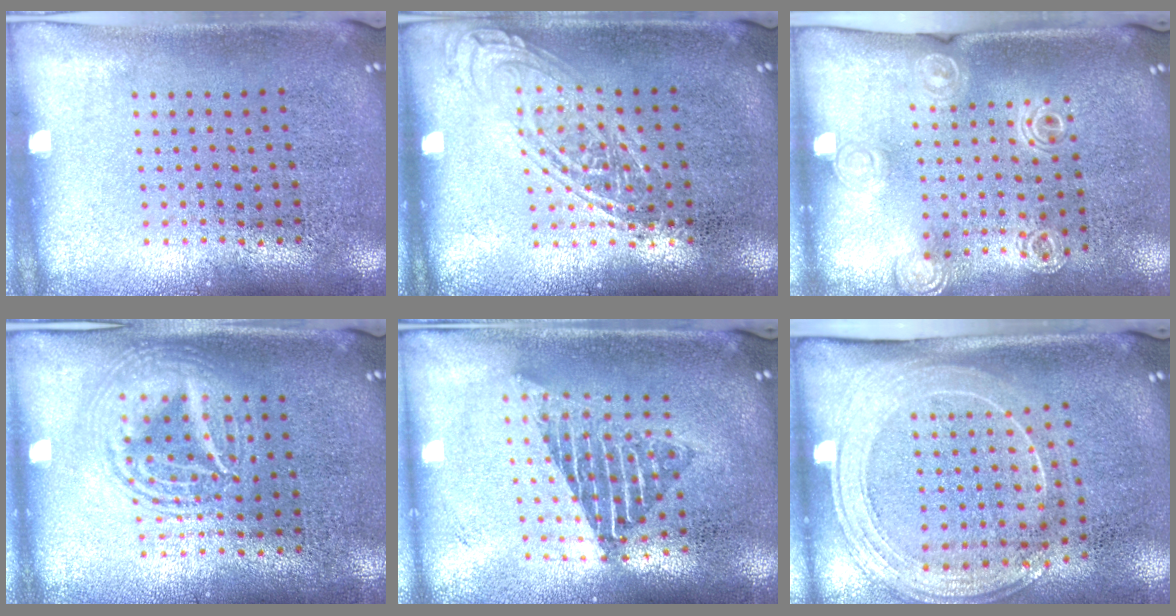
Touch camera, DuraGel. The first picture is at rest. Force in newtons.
{"total": 1.2, "press": 1.2, "slide": 0.1}
{"total": 1.3, "press": 1.3, "slide": 0.3}
{"total": 2.6, "press": 2.6, "slide": 0.3}
{"total": 1.6, "press": 1.4, "slide": 0.9}
{"total": 2.0, "press": 1.8, "slide": 1.0}